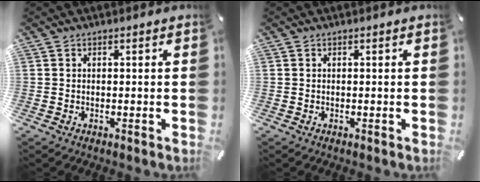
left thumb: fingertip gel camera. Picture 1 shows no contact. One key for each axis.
{"total": 0.0}